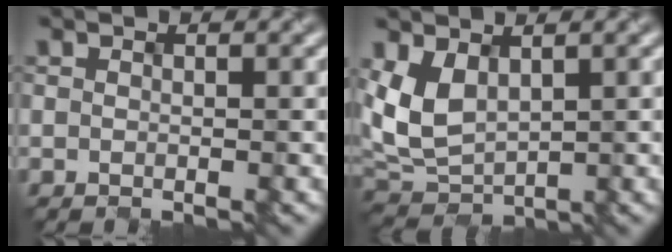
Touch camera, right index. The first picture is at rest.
{"total": 4.6, "force": [1.2, 3.1, 3.2], "torque": [-0.078, -0.004, 0.025]}